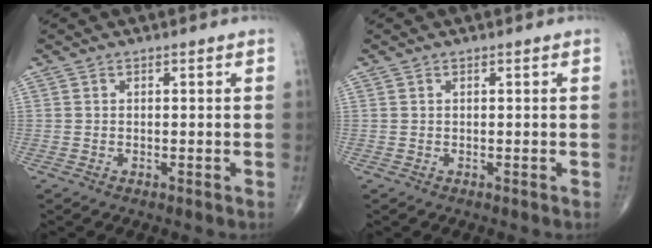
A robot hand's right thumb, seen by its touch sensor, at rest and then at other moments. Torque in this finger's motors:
{"motor_torque": [-0.01, 0.01, 0.29, 0.14, 0.01]}